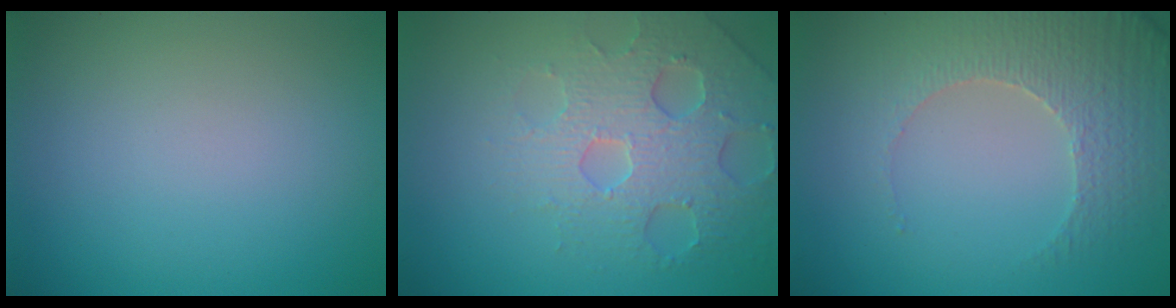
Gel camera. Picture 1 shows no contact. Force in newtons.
{"total": 4.6, "press": 4.5, "slide": 1.0}
{"total": 3.9, "press": 3.8, "slide": 1.0}